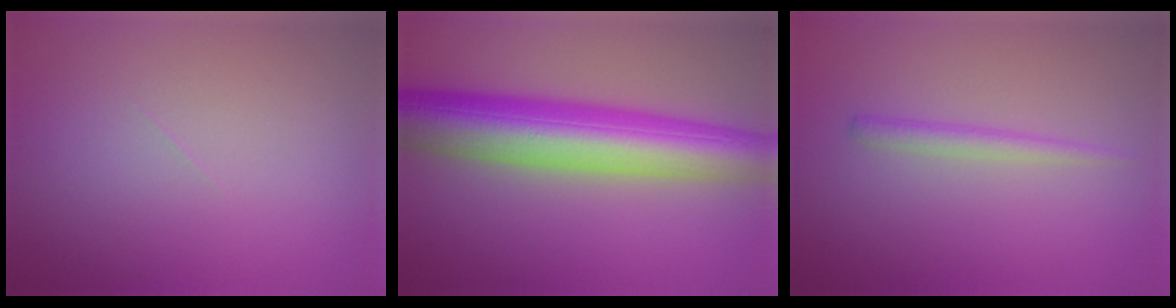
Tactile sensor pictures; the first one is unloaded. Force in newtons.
{"total": 10.6, "press": 10.6, "slide": 0.3}
{"total": 1.5, "press": 1.5, "slide": 0.1}